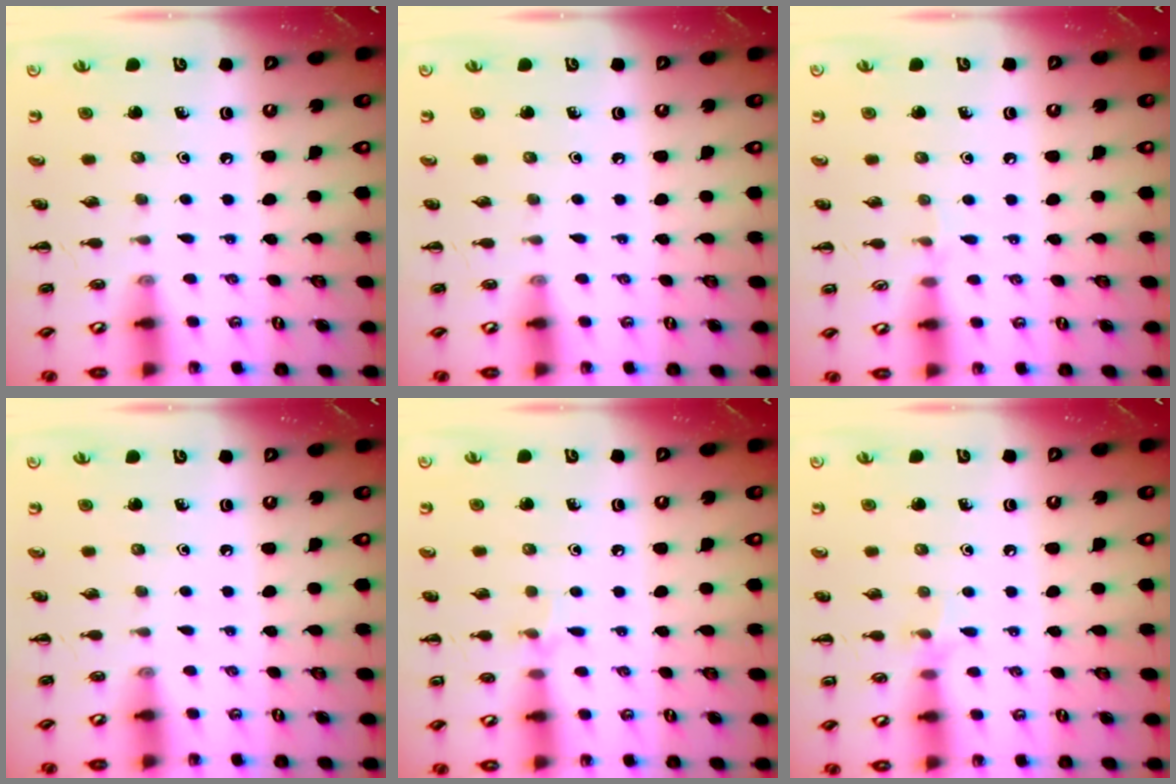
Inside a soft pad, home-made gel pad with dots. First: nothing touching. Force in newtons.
{"total": 0.0}
{"total": 3.8, "press": 3.5, "slide": 1.4}
{"total": 0.0}
{"total": 5.2, "press": 4.9, "slide": 1.7}
{"total": 5.2, "press": 4.9, "slide": 1.6}